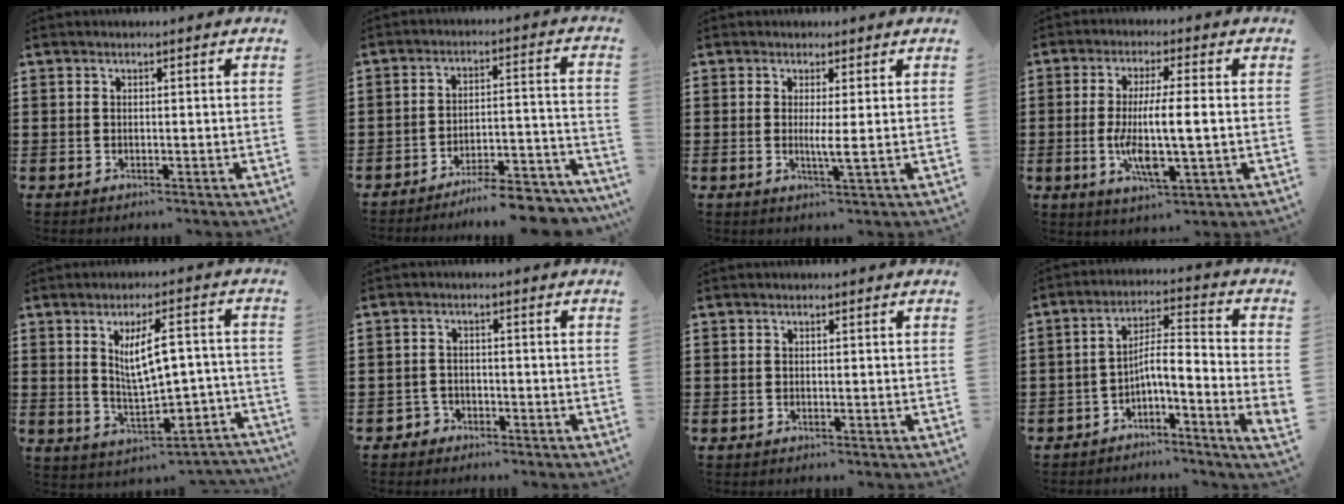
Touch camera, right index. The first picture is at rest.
{"total": 6.8, "force": [-6.5, 0.2, 1.8], "torque": [-0.023, 0.012, -0.126]}
{"total": 2.5, "force": [0.2, -0.3, 2.5], "torque": [-0.038, -0.010, -0.001]}
{"total": 8.7, "force": [-0.7, 1.7, 8.5], "torque": [-0.166, -0.012, -0.016]}
{"total": 7.9, "force": [-0.2, 3.2, 7.2], "torque": [-0.117, 0.005, -0.009]}
{"total": 1.7, "force": [-1.4, 1.0, 0.1], "torque": [-0.009, 0.001, -0.032]}
{"total": 0.0}
{"total": 4.4, "force": [-2.9, -0.2, 3.3], "torque": [-0.069, -0.017, -0.065]}